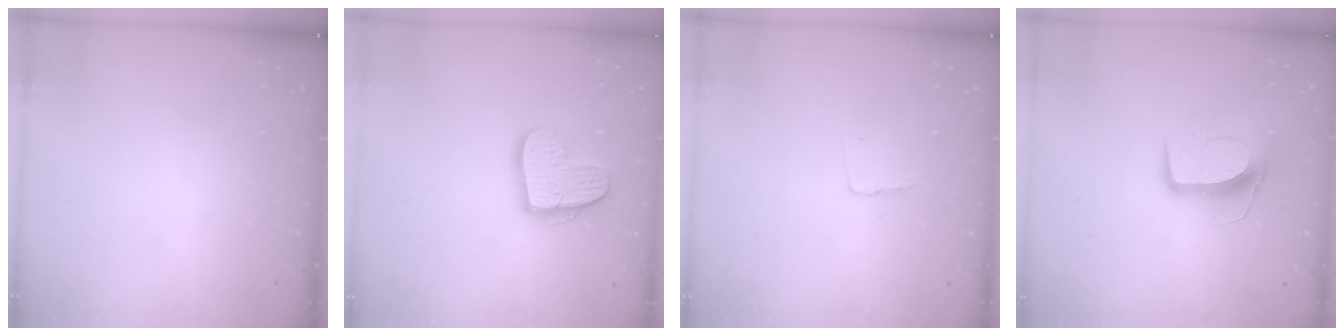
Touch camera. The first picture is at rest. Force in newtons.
{"total": 13.9, "press": 13.9, "slide": 0.8}
{"total": 3.6, "press": 3.6, "slide": 0.4}
{"total": 9.8, "press": 9.7, "slide": 0.8}